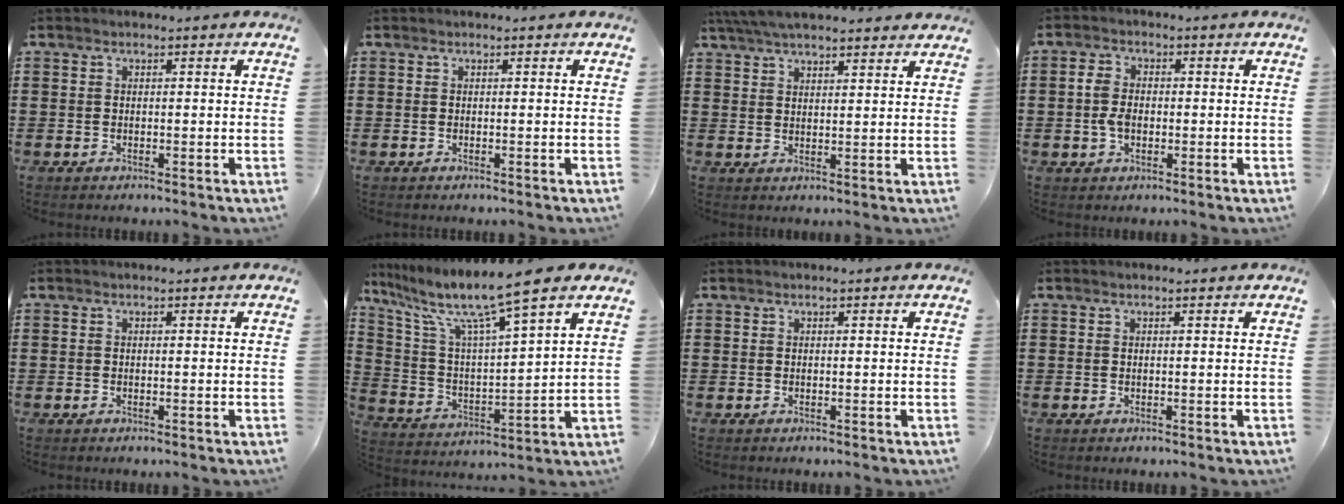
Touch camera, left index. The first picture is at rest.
{"total": 0.0}
{"total": 5.1, "force": [4.6, 0.6, 1.9], "torque": [-0.050, -0.007, 0.086]}
{"total": 3.9, "force": [-0.4, 2.5, 2.9], "torque": [-0.078, -0.001, -0.015]}
{"total": 0.0}
{"total": 9.8, "force": [7.6, 0.0, 6.2], "torque": [-0.153, -0.050, 0.119]}
{"total": 0.0}
{"total": 0.5, "force": [0.3, -0.1, 0.4], "torque": [-0.007, -0.001, 0.007]}